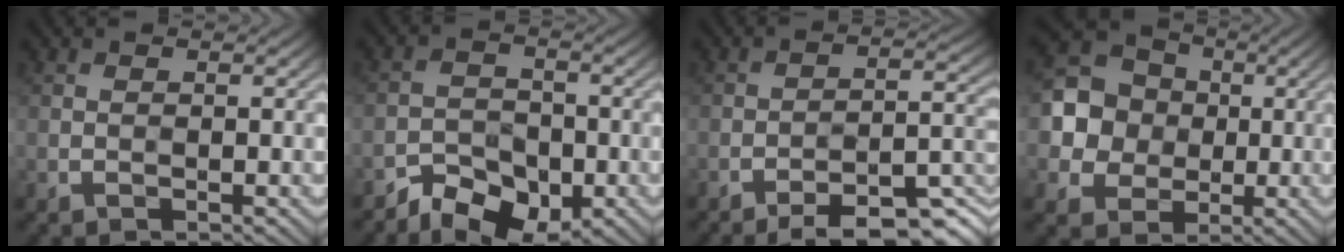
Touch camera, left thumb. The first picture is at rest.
{"total": 6.3, "force": [-4.7, 3.3, 2.5], "torque": [-0.037, -0.008, -0.086]}
{"total": 10.8, "force": [-8.3, 2.3, 6.5], "torque": [-0.096, 0.008, -0.116]}
{"total": 9.4, "force": [0.4, 8.8, 3.1], "torque": [-0.093, 0.014, -0.011]}